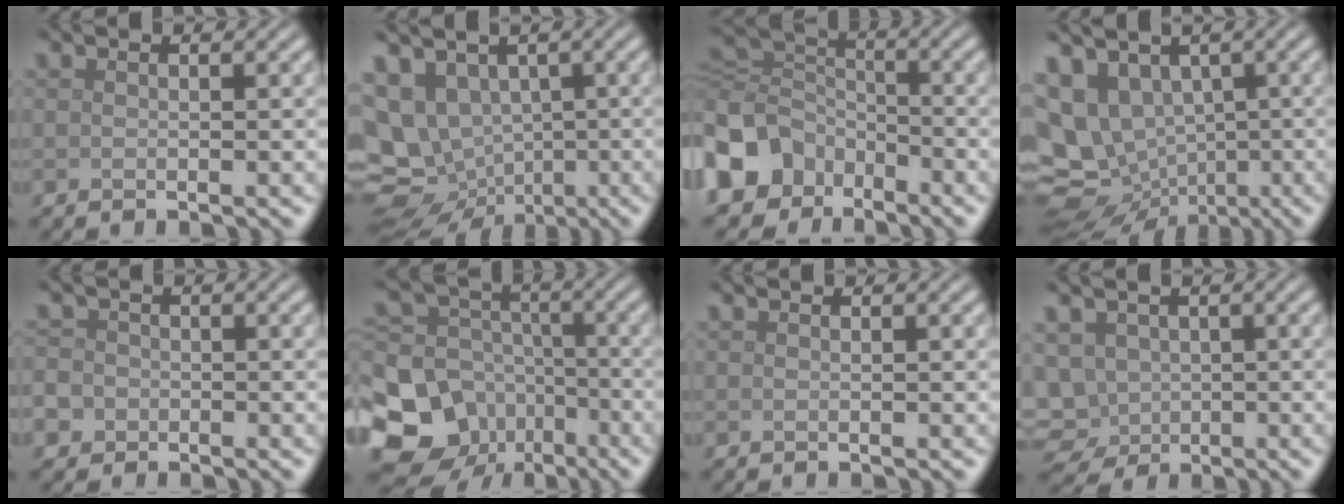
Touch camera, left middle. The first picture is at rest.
{"total": 11.8, "force": [-0.3, 10.4, 5.6], "torque": [-0.134, -0.004, 0.002]}
{"total": 7.1, "force": [-3.7, 5.4, 2.7], "torque": [-0.059, -0.004, -0.085]}
{"total": 11.0, "force": [1.2, 9.1, 6.0], "torque": [-0.129, -0.012, 0.040]}
{"total": 4.3, "force": [-2.0, 3.6, 1.1], "torque": [-0.015, -0.003, -0.053]}
{"total": 15.1, "force": [-8.3, 11.7, 4.9], "torque": [-0.137, -0.029, -0.133]}
{"total": 0.0}
{"total": 6.6, "force": [-1.0, 5.8, 2.9], "torque": [-0.071, -0.005, -0.021]}